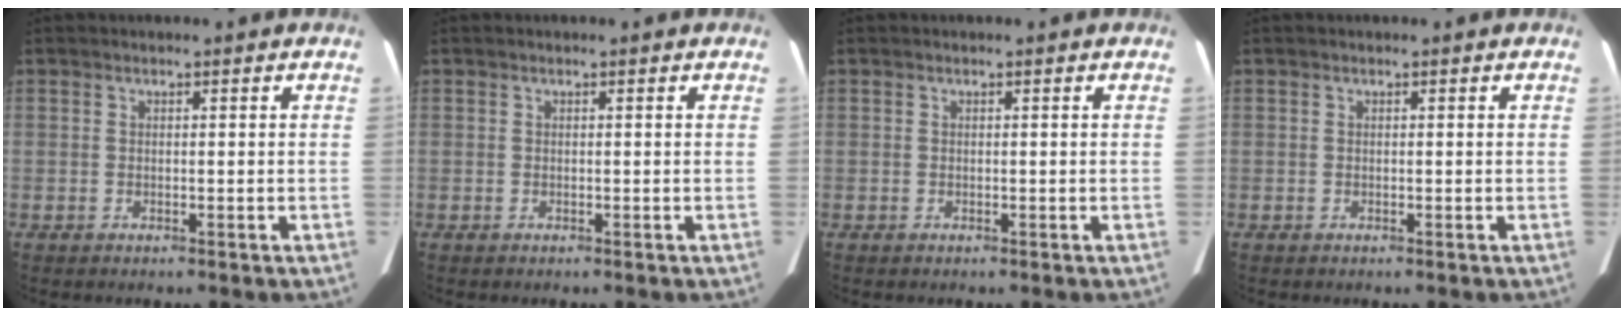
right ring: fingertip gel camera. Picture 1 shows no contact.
{"total": 0.0}
{"total": 0.0}
{"total": 0.0}